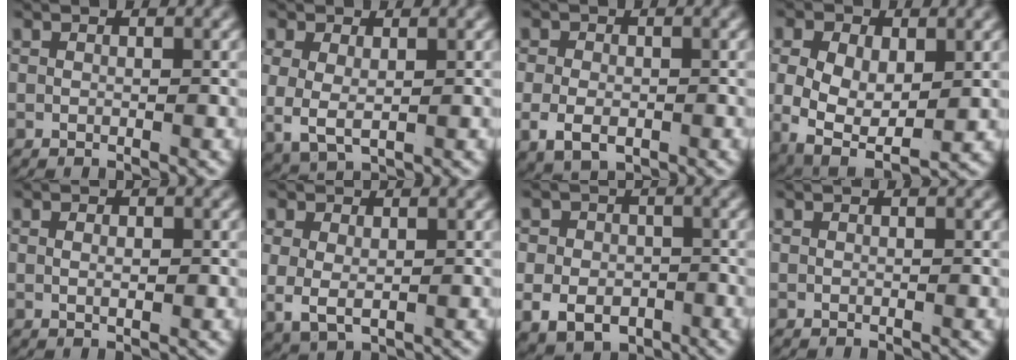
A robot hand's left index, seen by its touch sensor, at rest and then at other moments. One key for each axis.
{"total": 5.0, "fx": 0.0, "fy": 4.1, "fz": 2.9, "tx": -0.086, "ty": -0.020, "tz": 0.009}
{"total": 3.6, "fx": -1.1, "fy": 2.5, "fz": 2.4, "tx": -0.049, "ty": -0.022, "tz": -0.003}
{"total": 11.1, "fx": -3.0, "fy": 9.0, "fz": 5.8, "tx": -0.151, "ty": -0.064, "tz": -0.033}
{"total": 0.9, "fx": 0.0, "fy": 0.0, "fz": 0.9, "tx": -0.014, "ty": -0.008, "tz": 0.005}
{"total": 3.8, "fx": 0.0, "fy": 2.9, "fz": 2.4, "tx": -0.071, "ty": -0.024, "tz": 0.017}
{"total": 6.3, "fx": -2.7, "fy": 5.1, "fz": 2.5, "tx": -0.036, "ty": -0.026, "tz": -0.037}
{"total": 0.0}